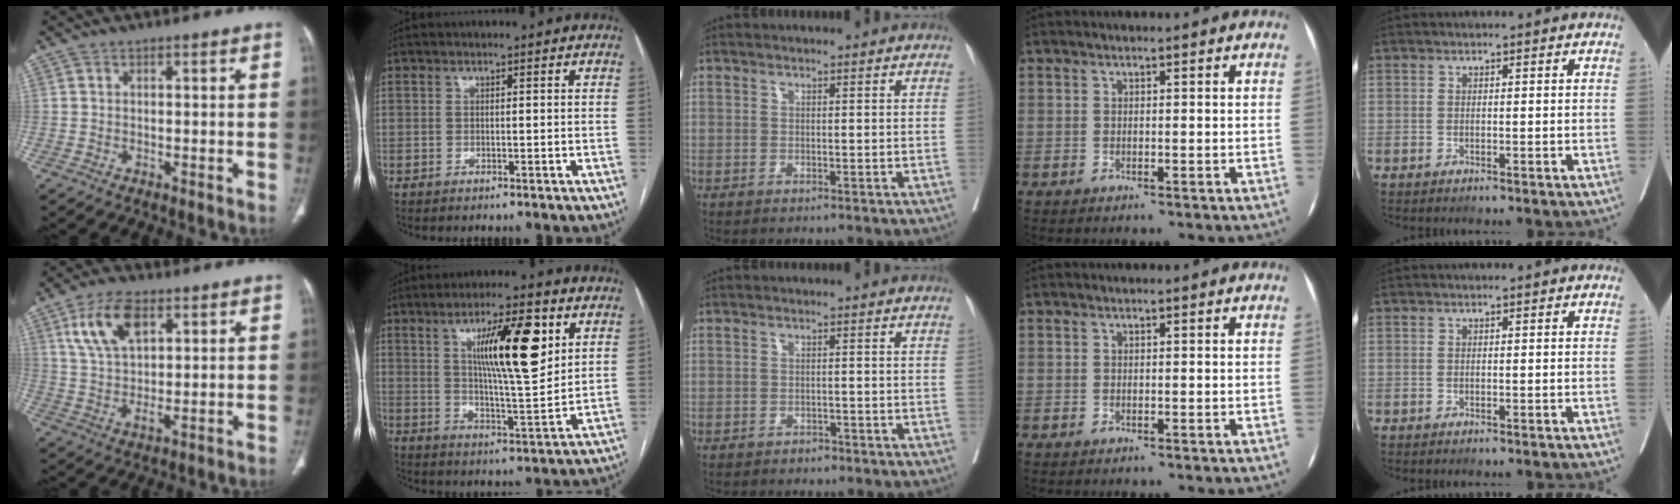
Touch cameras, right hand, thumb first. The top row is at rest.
{"thumb": {"total": 11.0, "force": [4.9, 5.4, 8.3], "torque": [-0.154, -0.011, 0.097]}, "index": {"total": 13.7, "force": [5.1, 2.2, 12.5], "torque": [-0.209, 0.000, 0.087]}, "middle": {"total": 1.1, "force": [-0.9, 0.6, 0.3], "torque": [-0.007, 0.002, -0.013]}}